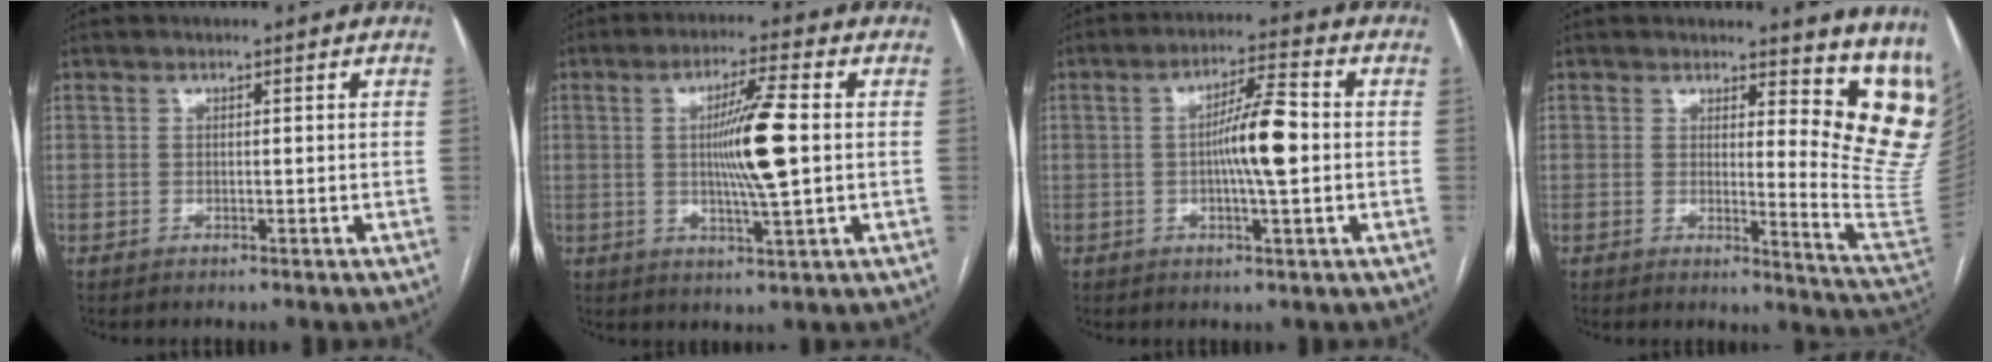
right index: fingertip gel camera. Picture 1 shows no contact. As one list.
[{"total": 9.3, "force": [0.5, 0.3, 9.3], "torque": [-0.163, 0.000, 0.008]}, {"total": 7.9, "force": [-0.3, 0.6, 7.9], "torque": [-0.138, 0.009, -0.010]}, {"total": 12.3, "force": [9.5, 2.9, 7.2], "torque": [-0.057, -0.071, 0.082]}]